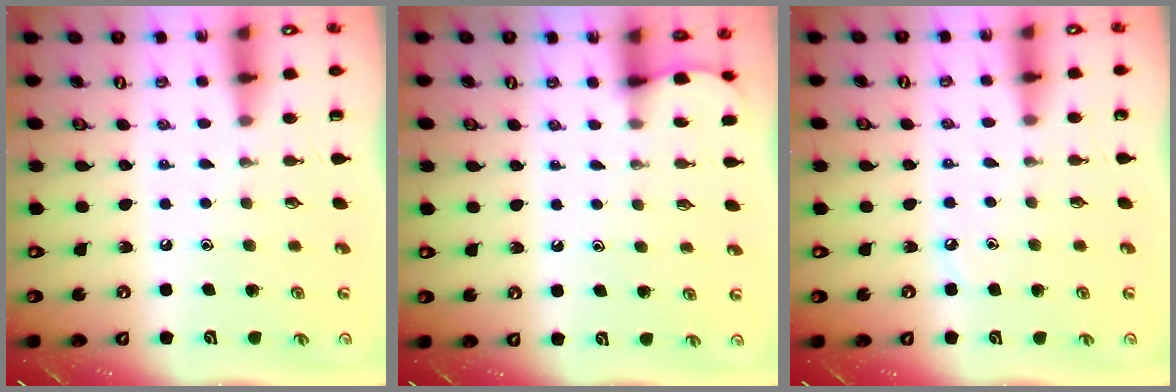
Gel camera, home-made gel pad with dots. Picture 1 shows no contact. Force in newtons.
{"total": 2.4, "press": 2.4, "slide": 0.2}
{"total": 2.8, "press": 2.7, "slide": 0.4}